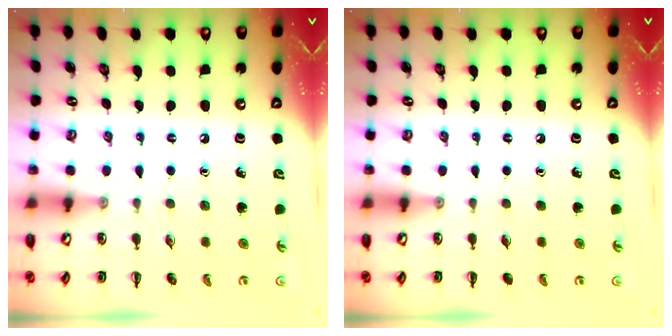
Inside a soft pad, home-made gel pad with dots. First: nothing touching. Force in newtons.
{"total": 0.0}